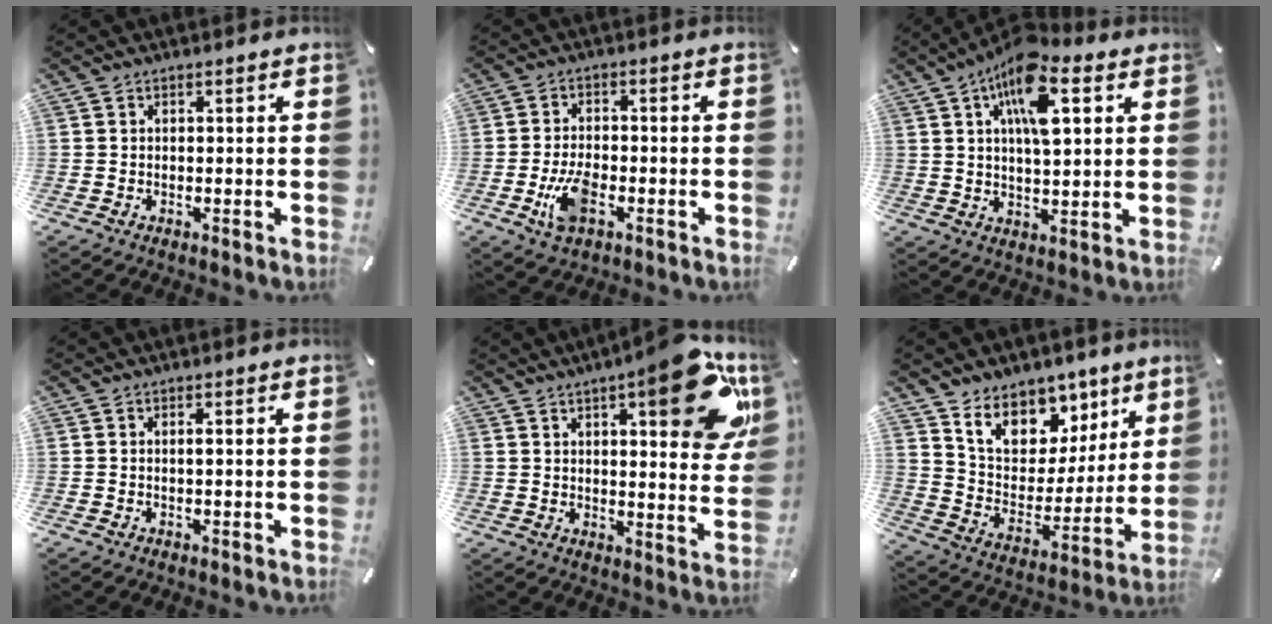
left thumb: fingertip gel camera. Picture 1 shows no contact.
{"total": 7.3, "force": [-2.7, 3.7, 5.7], "torque": [-0.131, 0.001, -0.049]}
{"total": 14.0, "force": [6.4, 6.1, 10.8], "torque": [-0.191, -0.012, 0.108]}
{"total": 0.8, "force": [0.1, 0.0, 0.8], "torque": [-0.014, -0.001, 0.000]}
{"total": 17.6, "force": [9.0, 6.2, 13.8], "torque": [-0.168, -0.054, 0.137]}
{"total": 13.1, "force": [9.2, 8.7, 3.5], "torque": [-0.063, -0.075, 0.168]}